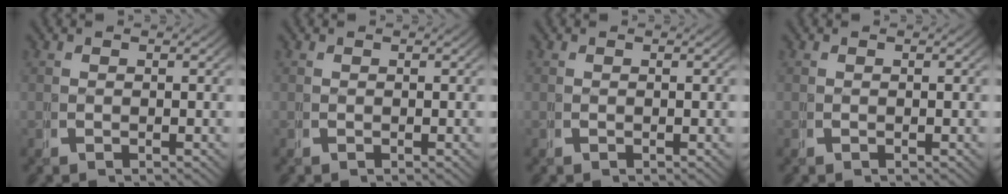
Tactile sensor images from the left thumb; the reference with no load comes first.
{"total": 0.0}
{"total": 0.0}
{"total": 0.0}